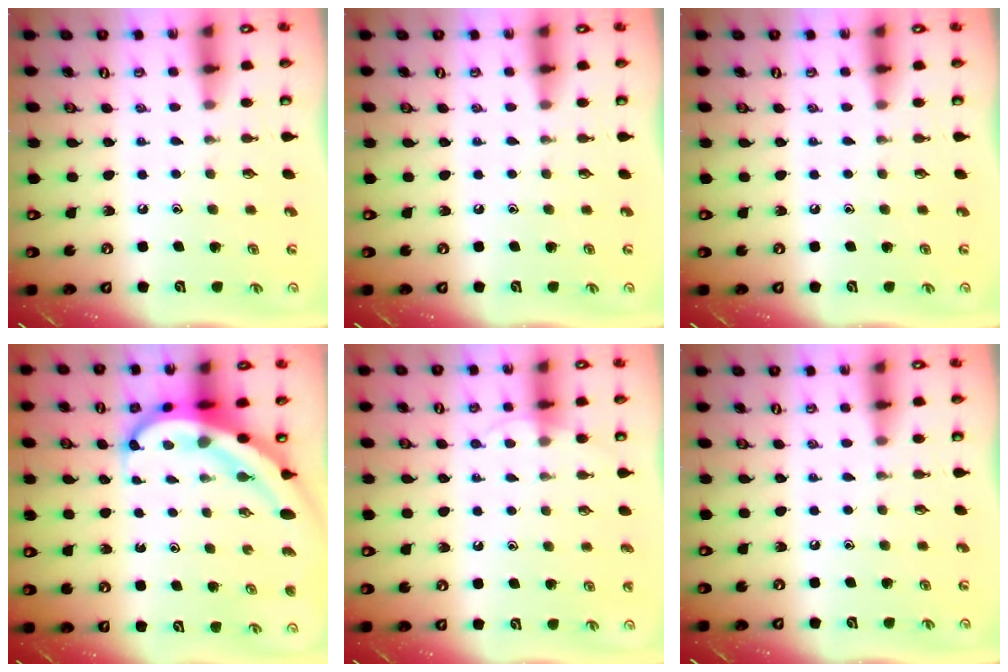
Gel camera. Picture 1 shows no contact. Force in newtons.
{"total": 0.0}
{"total": 0.0}
{"total": 10.2, "press": 10.1, "slide": 1.4}
{"total": 4.3, "press": 4.3, "slide": 0.4}
{"total": 0.0}